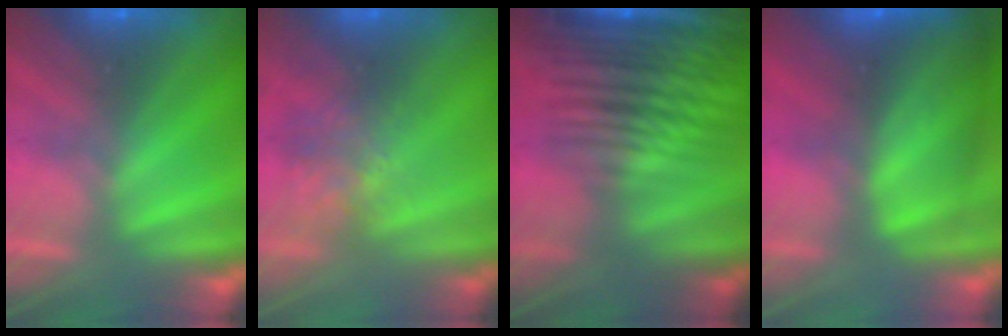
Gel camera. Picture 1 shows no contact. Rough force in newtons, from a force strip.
{"total": 2.9}
{"total": 9.1}
{"total": 9.1}